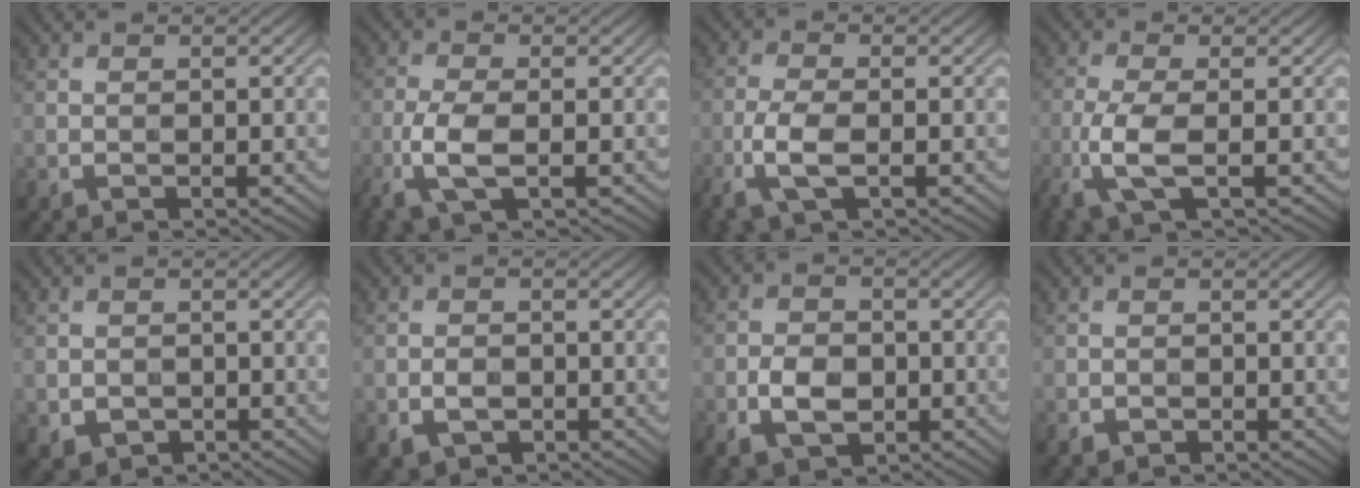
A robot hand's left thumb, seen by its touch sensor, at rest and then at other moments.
{"total": 5.8, "force": [-2.2, 2.2, 4.9], "torque": [-0.121, -0.004, -0.052]}
{"total": 5.4, "force": [-2.4, 2.1, 4.4], "torque": [-0.110, -0.004, -0.055]}
{"total": 5.8, "force": [-2.1, 1.8, 5.1], "torque": [-0.123, -0.001, -0.051]}
{"total": 2.2, "force": [-0.7, 1.9, 0.9], "torque": [-0.026, -0.014, -0.010]}
{"total": 2.8, "force": [-1.1, 2.0, 1.6], "torque": [-0.031, -0.007, -0.021]}
{"total": 5.4, "force": [-2.0, 3.7, 3.4], "torque": [-0.069, -0.008, -0.040]}
{"total": 1.2, "force": [-0.7, 0.9, 0.4], "torque": [-0.006, -0.005, -0.014]}